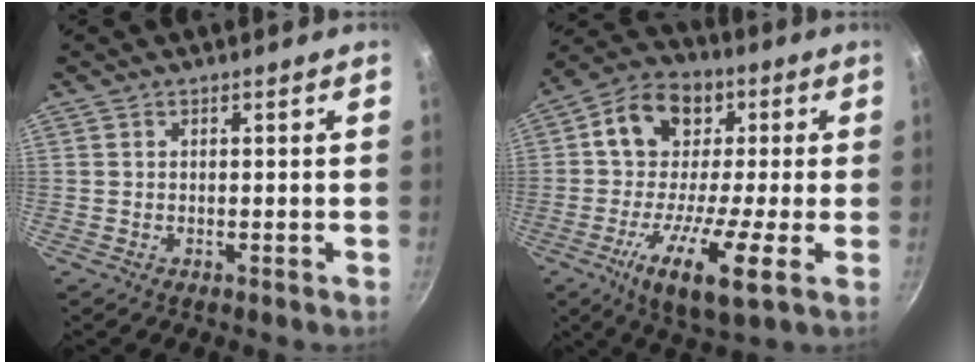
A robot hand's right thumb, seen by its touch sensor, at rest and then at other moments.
{"total": 17.5, "force": [-1.7, 9.8, 14.4], "torque": [-0.220, 0.032, -0.052]}